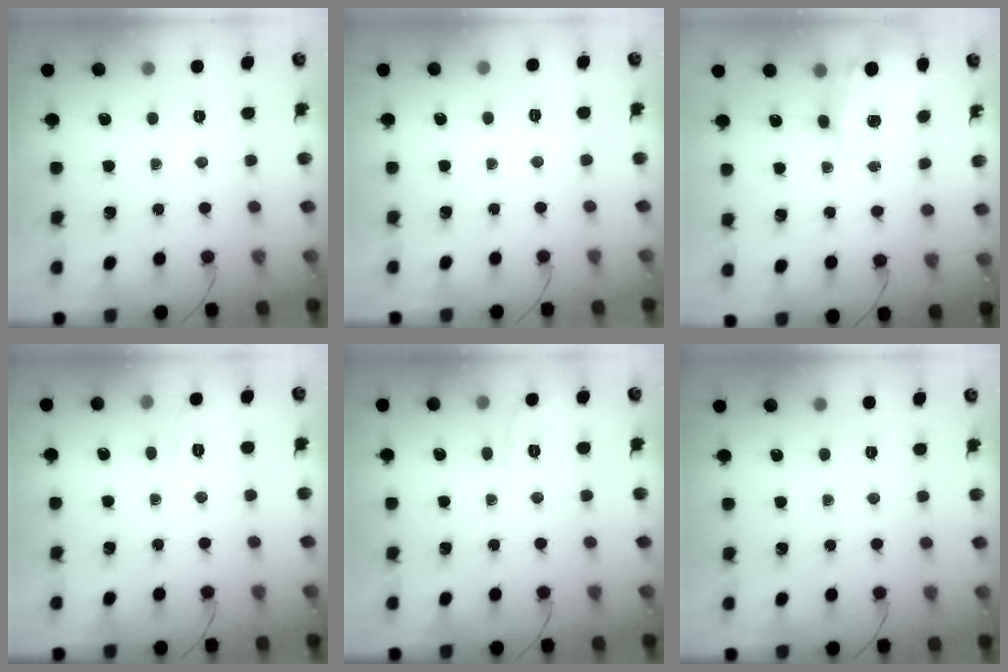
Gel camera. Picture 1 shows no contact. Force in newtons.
{"total": 6.1, "press": 5.8, "slide": 1.8}
{"total": 1.5, "press": 1.4, "slide": 0.3}
{"total": 1.9, "press": 0.6, "slide": 1.8}
{"total": 2.0, "press": 0.8, "slide": 1.8}
{"total": 0.0}